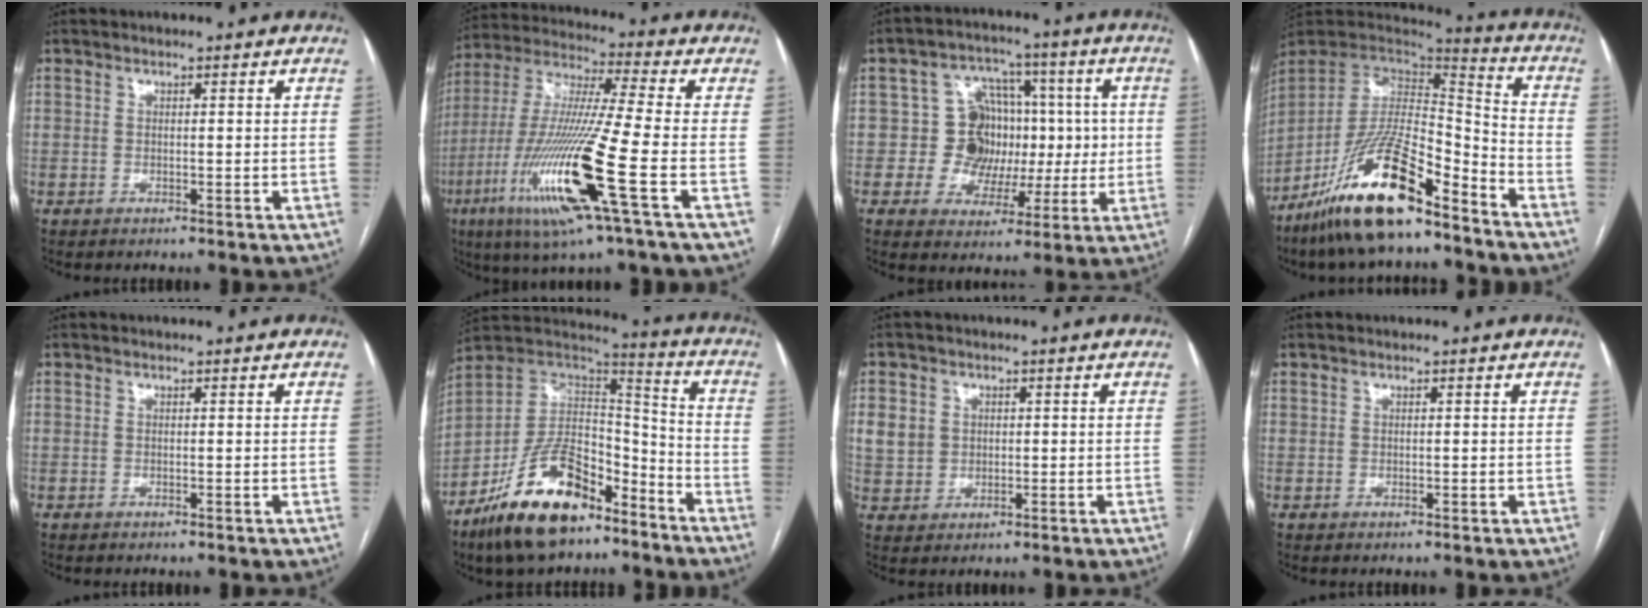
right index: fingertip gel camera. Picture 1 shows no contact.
{"total": 19.6, "force": [-6.9, -0.1, 18.3], "torque": [-0.398, -0.030, -0.137]}
{"total": 10.9, "force": [0.5, 9.6, 5.2], "torque": [-0.059, 0.049, 0.023]}
{"total": 19.6, "force": [-13.5, 4.3, 13.5], "torque": [-0.269, -0.014, -0.246]}
{"total": 0.0}
{"total": 19.4, "force": [-12.5, 8.1, 12.3], "torque": [-0.241, 0.016, -0.223]}
{"total": 6.6, "force": [1.4, 6.0, 2.2], "torque": [-0.052, 0.014, 0.037]}
{"total": 0.5, "force": [0.4, 0.4, 0.1], "torque": [0.006, 0.003, 0.006]}